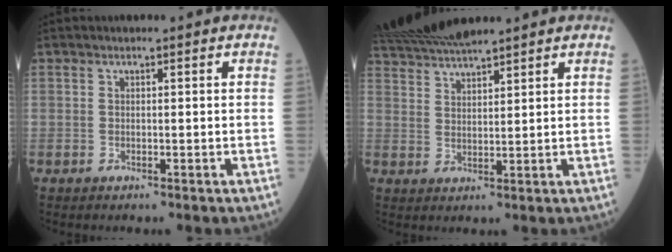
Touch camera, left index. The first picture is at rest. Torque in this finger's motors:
{"motor_torque": [-0.11, -0.21, 0.06, 0.07]}